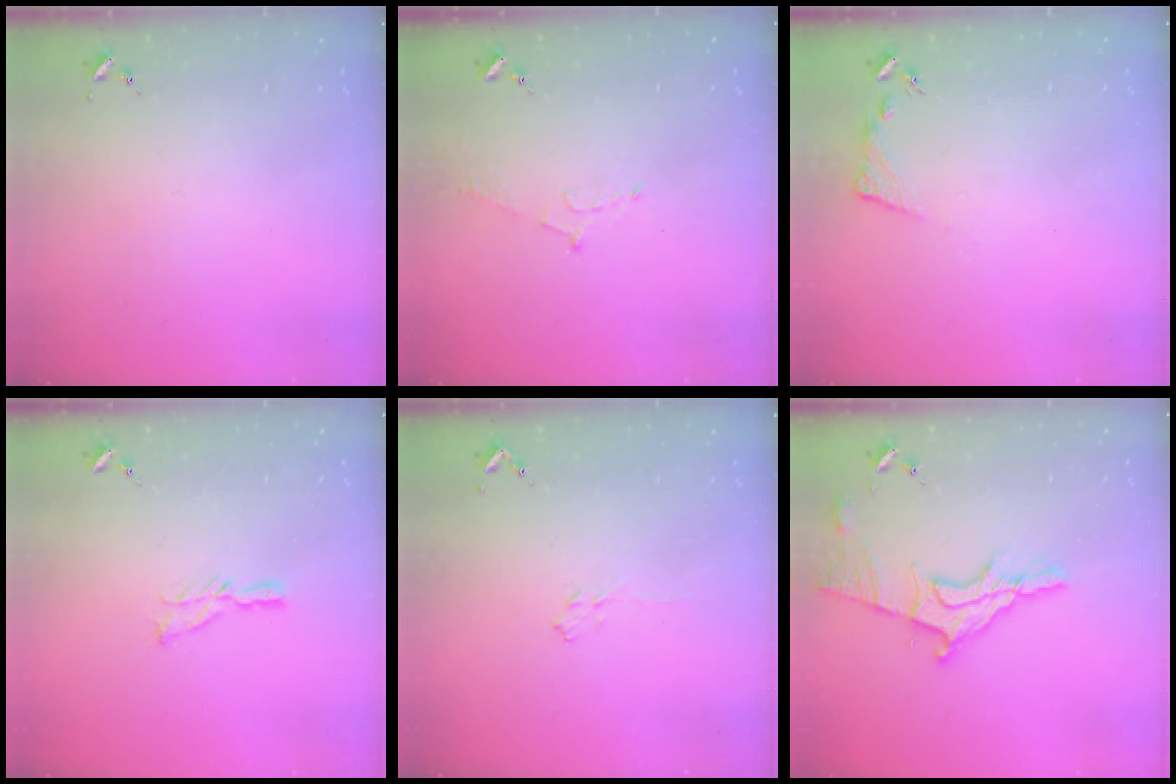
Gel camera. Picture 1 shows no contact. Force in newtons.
{"total": 5.7, "press": 5.7, "slide": 0.6}
{"total": 6.0, "press": 6.0, "slide": 0.4}
{"total": 5.8, "press": 5.8, "slide": 0.5}
{"total": 3.9, "press": 3.9, "slide": 0.6}
{"total": 13.5, "press": 13.4, "slide": 1.3}